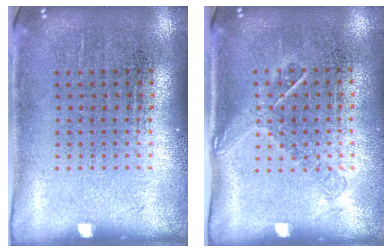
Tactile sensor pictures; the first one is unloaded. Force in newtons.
{"total": 1.2, "press": 0.9, "slide": 0.9}